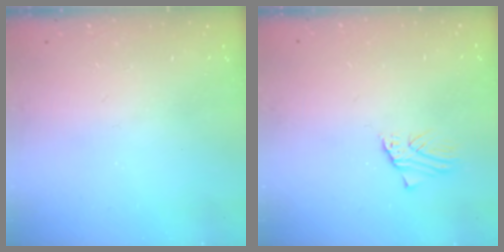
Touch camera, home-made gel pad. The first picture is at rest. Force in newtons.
{"total": 1.7, "press": 1.6, "slide": 0.2}